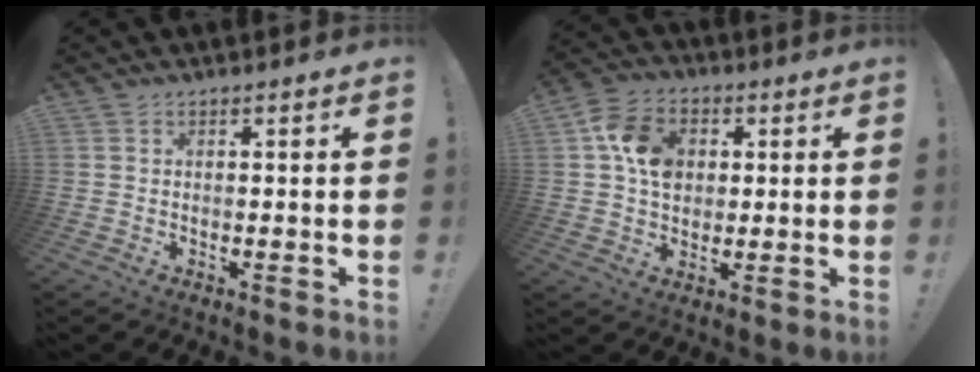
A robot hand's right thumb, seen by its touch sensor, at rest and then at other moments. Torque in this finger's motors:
{"motor_torque": [-0.72, 0.84, 0.91, 0.23, 0.06]}